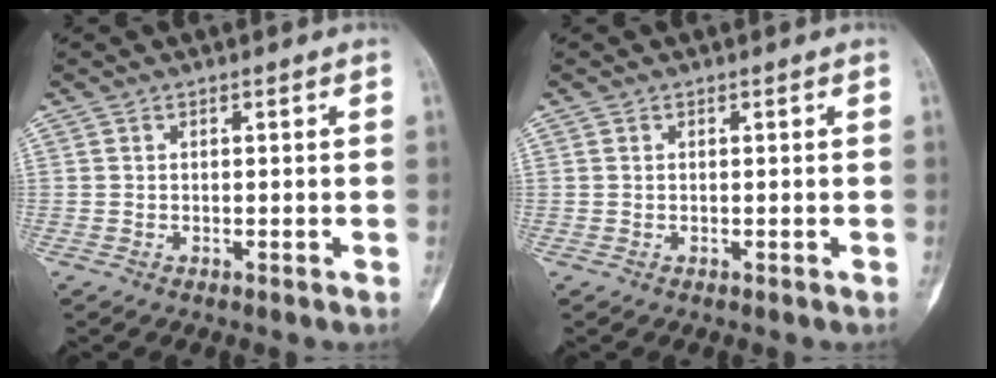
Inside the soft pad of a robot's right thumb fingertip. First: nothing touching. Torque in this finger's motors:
{"motor_torque": [0.05, -0.15, 0.07, -0.03, -0.04]}